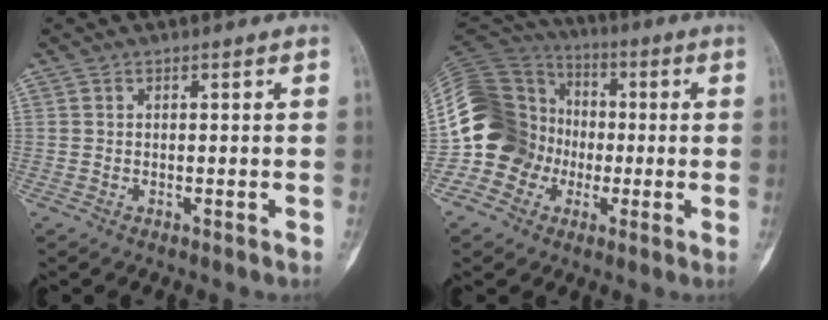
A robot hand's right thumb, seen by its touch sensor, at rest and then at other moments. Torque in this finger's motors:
{"motor_torque": [-0.13, 0.86, 1.13, -0.51, 0.29]}